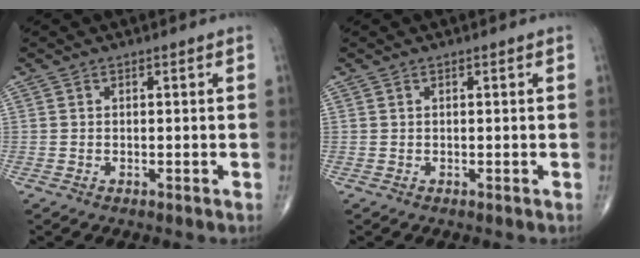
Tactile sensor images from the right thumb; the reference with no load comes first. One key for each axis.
{"total": 0.0}